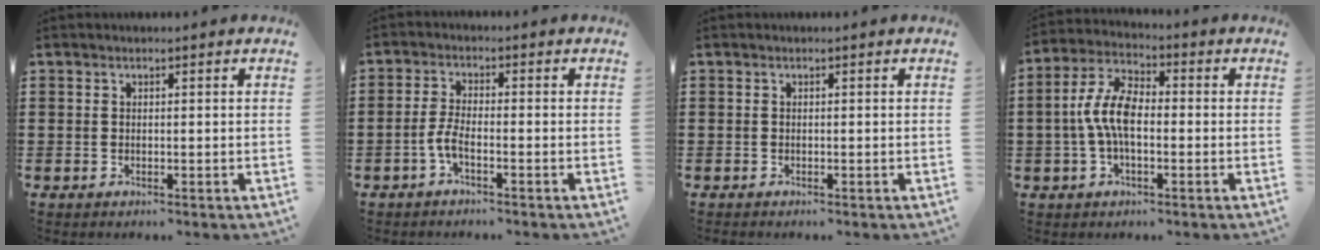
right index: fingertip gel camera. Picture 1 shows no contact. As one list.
[{"total": 3.3, "force": [-1.5, 0.8, 2.8], "torque": [-0.077, -0.007, -0.037]}, {"total": 0.0}, {"total": 7.3, "force": [-1.0, 3.5, 6.3], "torque": [-0.147, 0.002, -0.025]}]